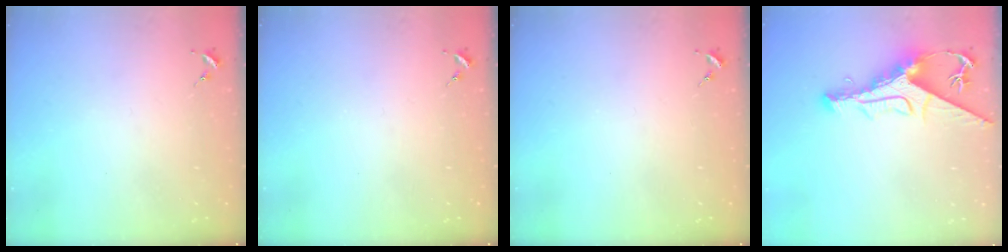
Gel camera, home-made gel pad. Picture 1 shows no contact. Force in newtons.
{"total": 0.0}
{"total": 0.0}
{"total": 11.5, "press": 11.4, "slide": 1.3}